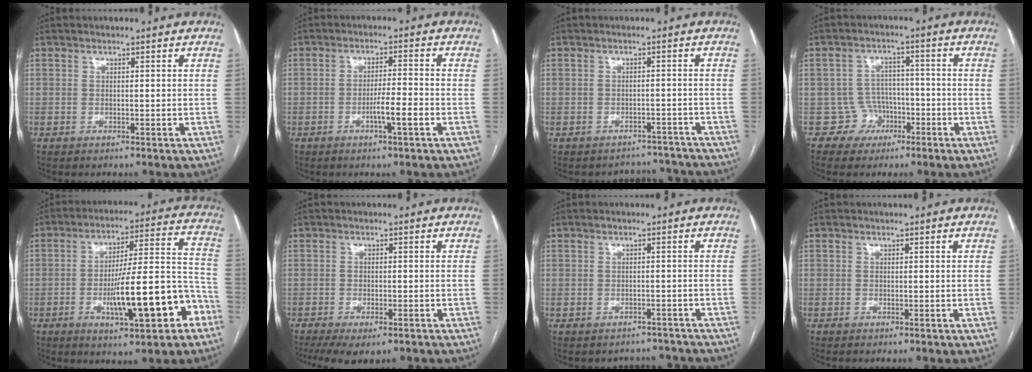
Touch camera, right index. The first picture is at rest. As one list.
[{"total": 4.6, "force": [-1.9, 0.0, 4.2], "torque": [-0.069, -0.003, -0.034]}, {"total": 6.2, "force": [-5.6, 2.4, -1.1], "torque": [0.027, 0.028, -0.060]}, {"total": 4.9, "force": [-2.1, 4.4, -0.5], "torque": [0.020, 0.016, -0.030]}, {"total": 16.4, "force": [-6.4, 3.1, 14.8], "torque": [-0.228, 0.016, -0.087]}, {"total": 7.2, "force": [-5.1, 2.5, 4.4], "torque": [-0.067, -0.013, -0.078]}, {"total": 3.7, "force": [-3.2, 1.8, -0.7], "torque": [0.009, 0.019, -0.040]}, {"total": 0.0}]